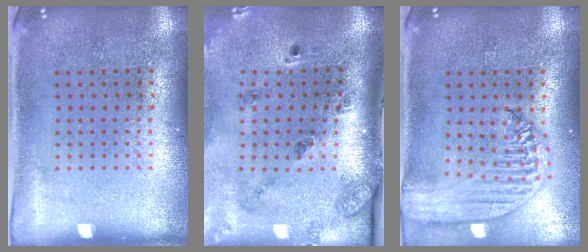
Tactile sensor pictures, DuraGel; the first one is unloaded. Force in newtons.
{"total": 1.8, "press": 1.5, "slide": 1.0}
{"total": 2.6, "press": 2.1, "slide": 1.5}